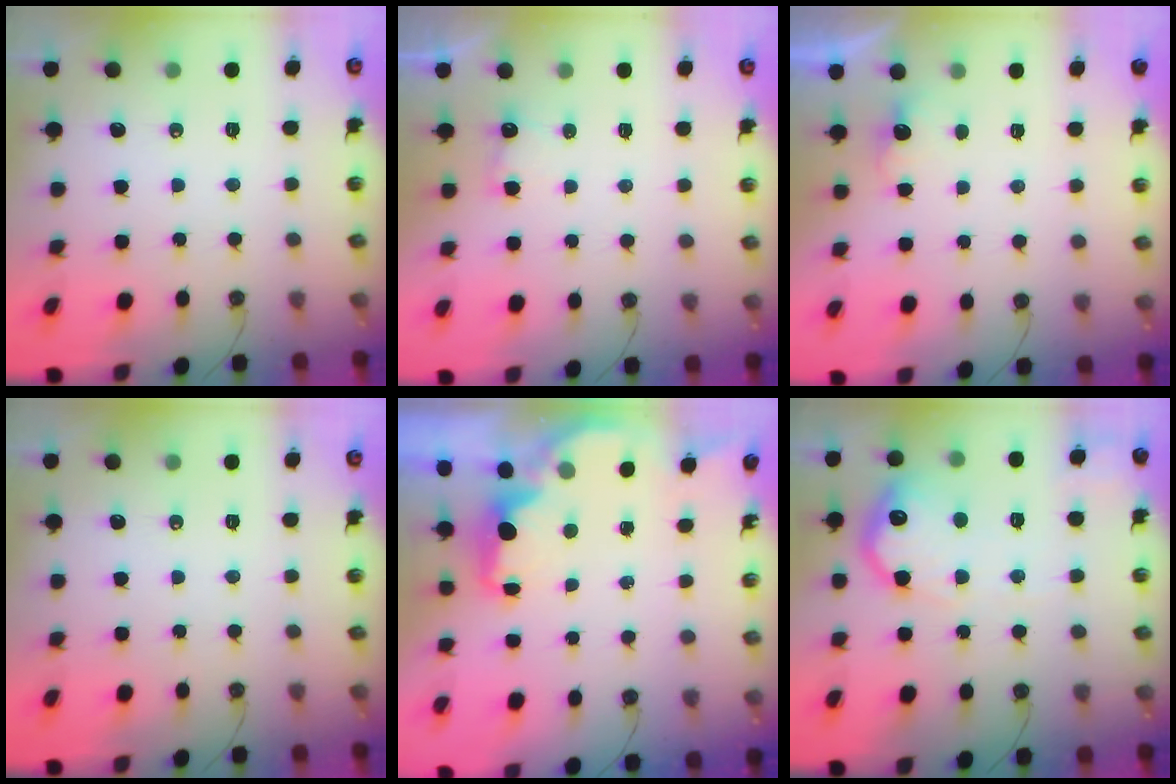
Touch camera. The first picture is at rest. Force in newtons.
{"total": 4.4, "press": 4.3, "slide": 1.1}
{"total": 2.2, "press": 2.0, "slide": 0.8}
{"total": 0.0}
{"total": 2.2, "press": 2.1, "slide": 0.6}
{"total": 16.9, "press": 16.9, "slide": 1.2}